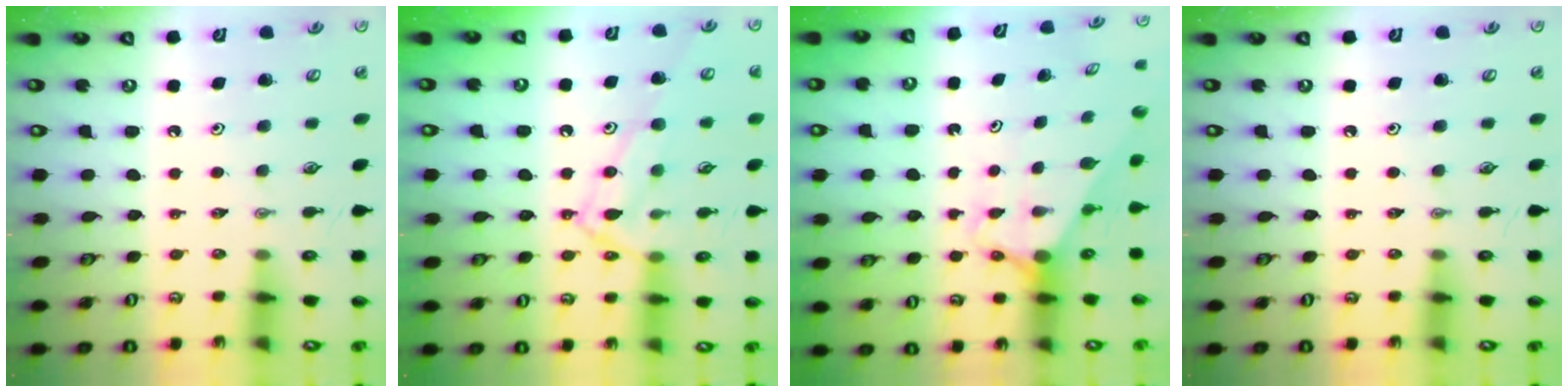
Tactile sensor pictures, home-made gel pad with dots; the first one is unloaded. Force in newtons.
{"total": 13.2, "press": 13.1, "slide": 0.9}
{"total": 2.8, "press": 2.8, "slide": 0.0}
{"total": 0.0}